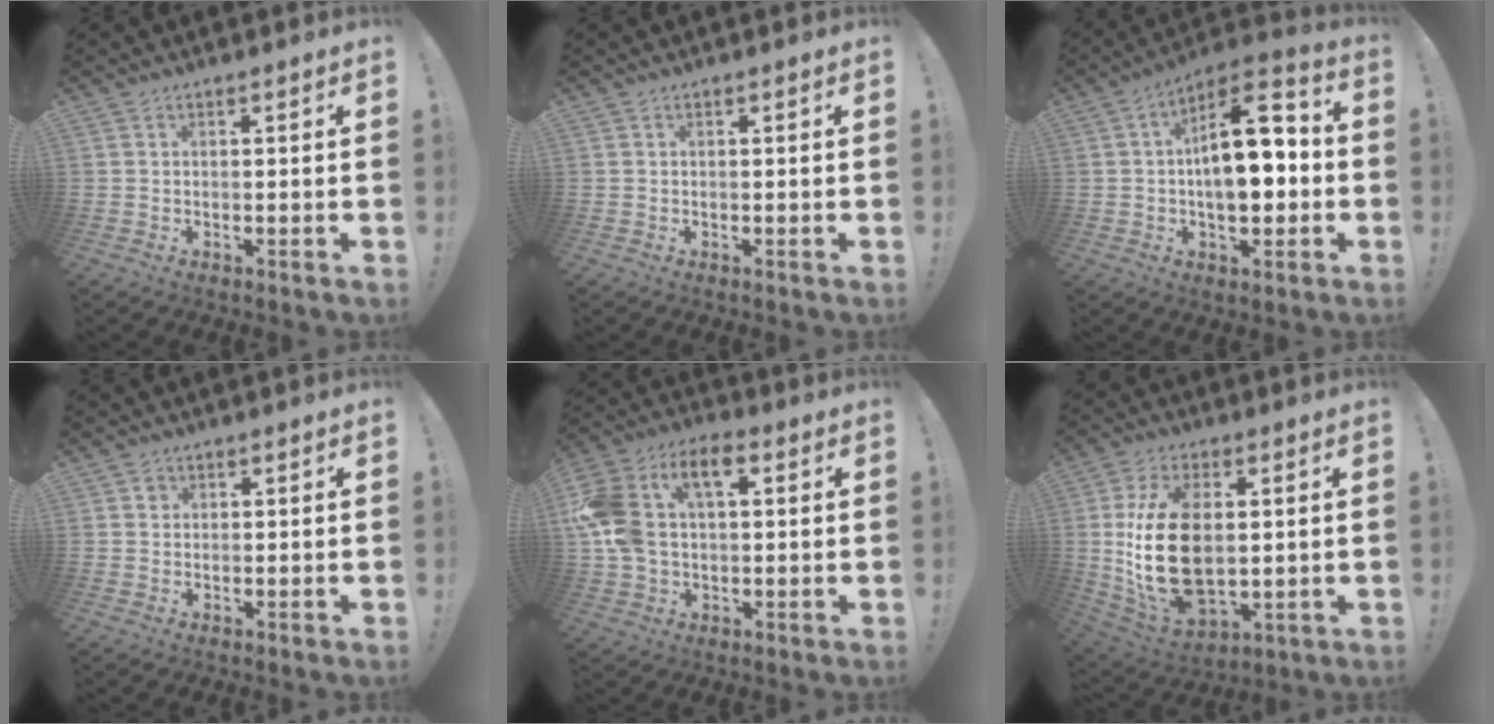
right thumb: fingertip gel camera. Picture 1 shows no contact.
{"total": 0.0}
{"total": 16.5, "force": [-0.8, 8.6, 14.0], "torque": [-0.205, 0.014, -0.014]}
{"total": 1.5, "force": [0.5, 1.4, 0.3], "torque": [0.000, 0.000, 0.009]}
{"total": 16.7, "force": [4.1, 10.7, 12.1], "torque": [-0.242, -0.005, 0.067]}
{"total": 21.8, "force": [1.8, 13.1, 17.3], "torque": [-0.334, -0.012, 0.042]}